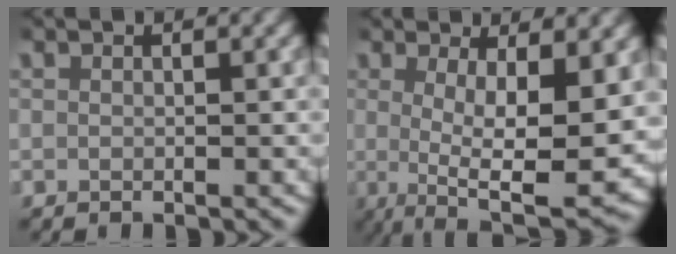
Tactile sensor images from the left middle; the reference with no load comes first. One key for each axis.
{"total": 8.2, "fx": -1.1, "fy": 2.7, "fz": 7.7, "tx": -0.126, "ty": -0.034, "tz": 0.000}